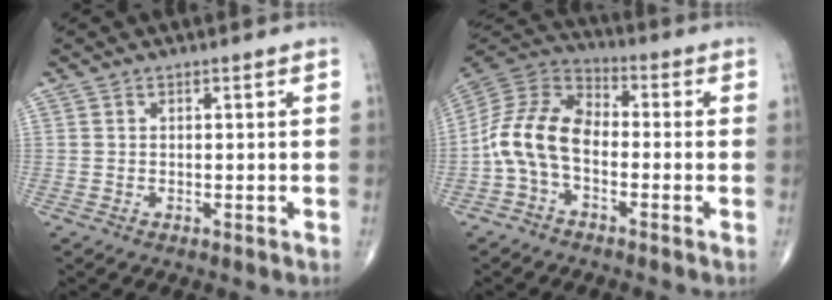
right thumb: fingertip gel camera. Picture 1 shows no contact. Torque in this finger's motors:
{"motor_torque": [1.54, 1.43, 0.82, -1.06, 0.11]}